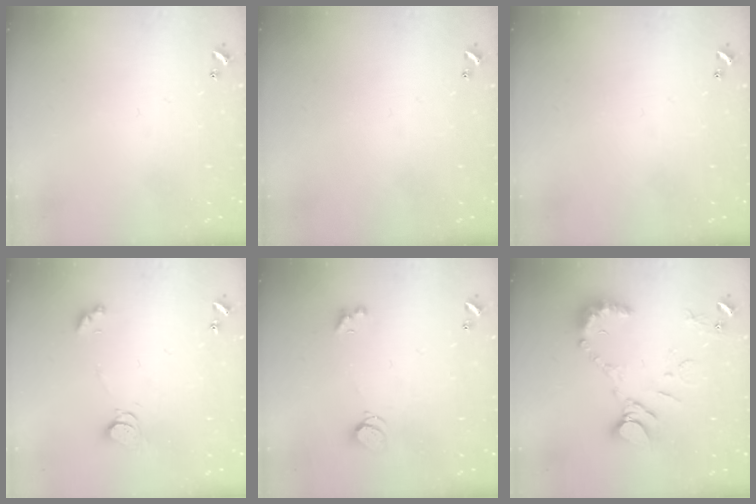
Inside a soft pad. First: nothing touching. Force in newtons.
{"total": 0.0}
{"total": 0.0}
{"total": 4.0, "press": 4.0, "slide": 0.2}
{"total": 2.0, "press": 1.9, "slide": 0.5}
{"total": 11.1, "press": 11.0, "slide": 1.3}